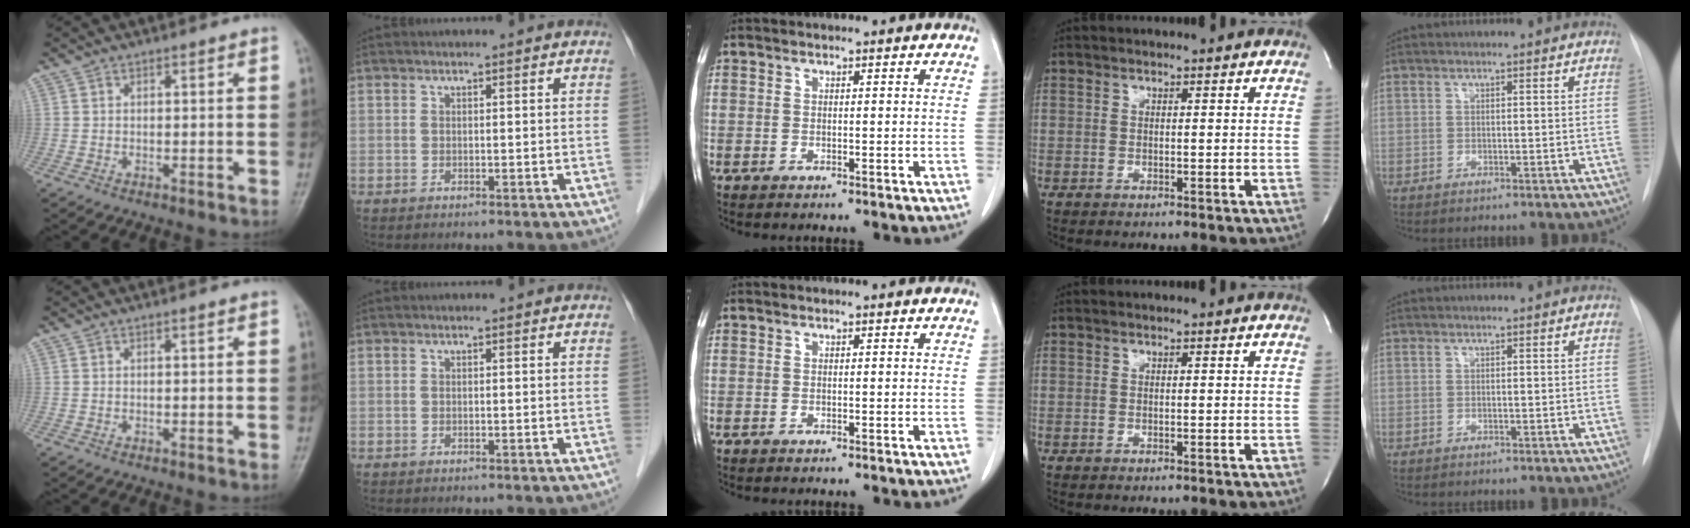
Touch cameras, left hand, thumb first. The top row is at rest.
{}